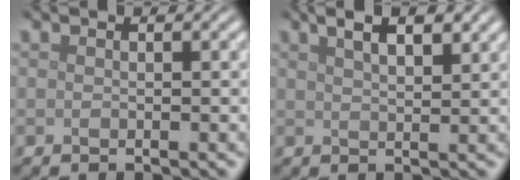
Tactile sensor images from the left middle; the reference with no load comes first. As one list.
[{"total": 4.9, "force": [3.0, 1.8, 3.3], "torque": [-0.035, 0.017, 0.029]}]